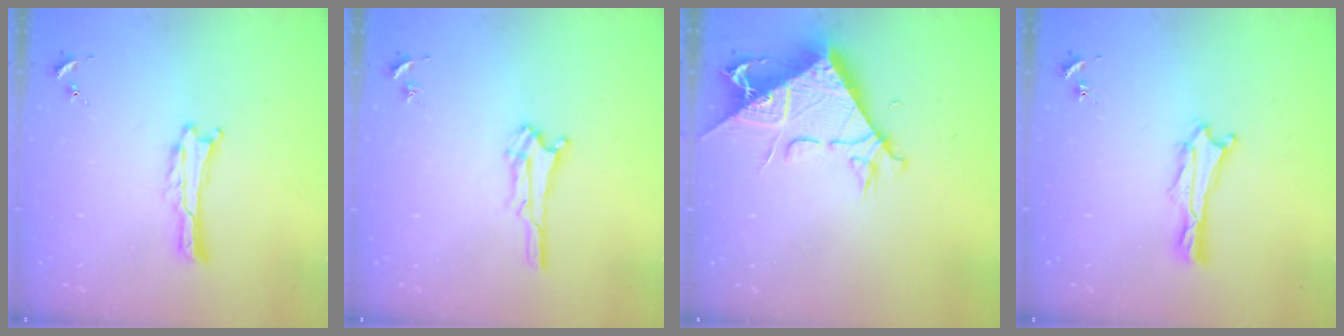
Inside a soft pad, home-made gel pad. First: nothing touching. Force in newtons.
{"total": 2.3, "press": 2.2, "slide": 0.2}
{"total": 9.7, "press": 9.7, "slide": 1.3}
{"total": 0.9, "press": 0.9, "slide": 0.2}